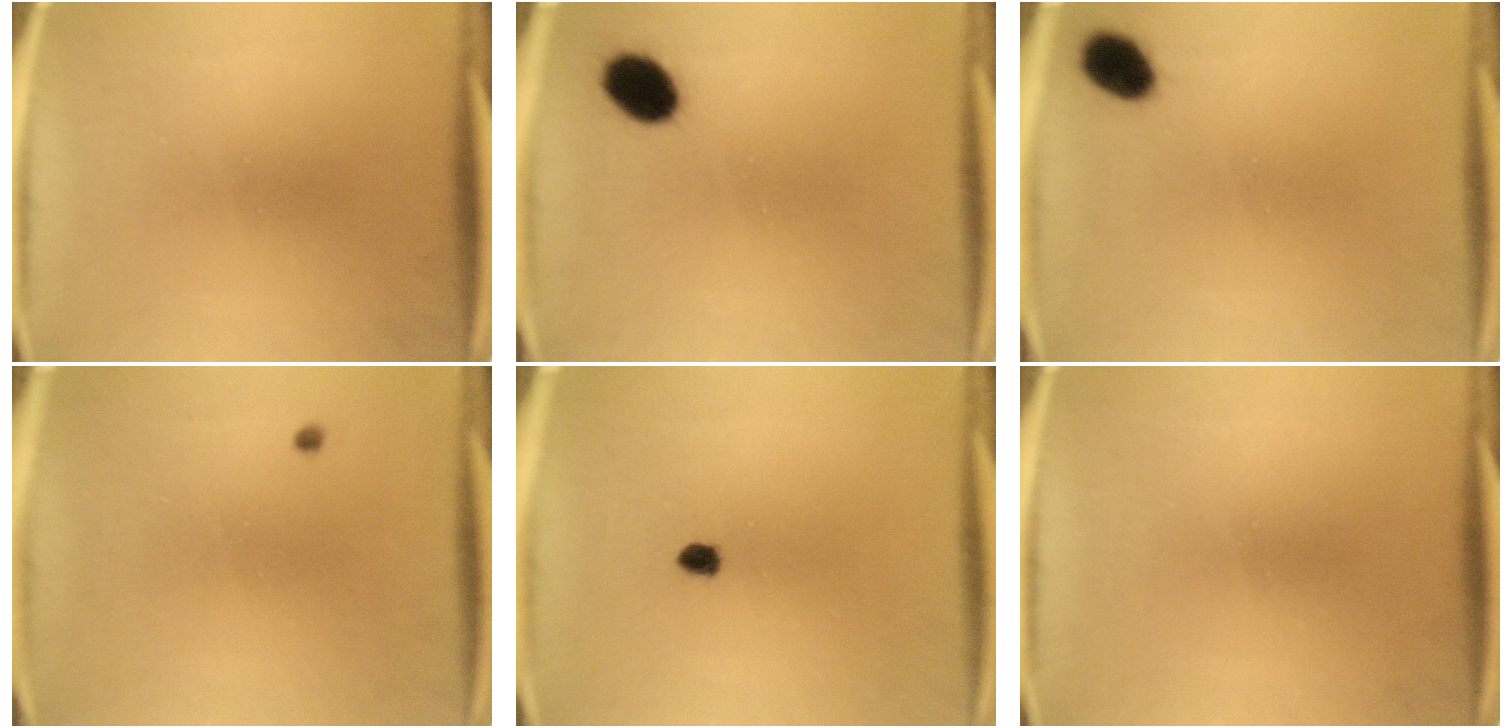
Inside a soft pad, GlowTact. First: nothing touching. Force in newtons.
{"total": 7.1}
{"total": 5.4}
{"total": 0.5}
{"total": 1.7}
{"total": 0.0}